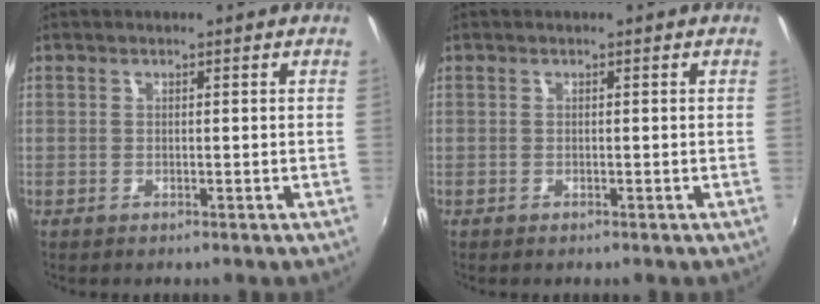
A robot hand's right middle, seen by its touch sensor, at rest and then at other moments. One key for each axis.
{"total": 0.0}